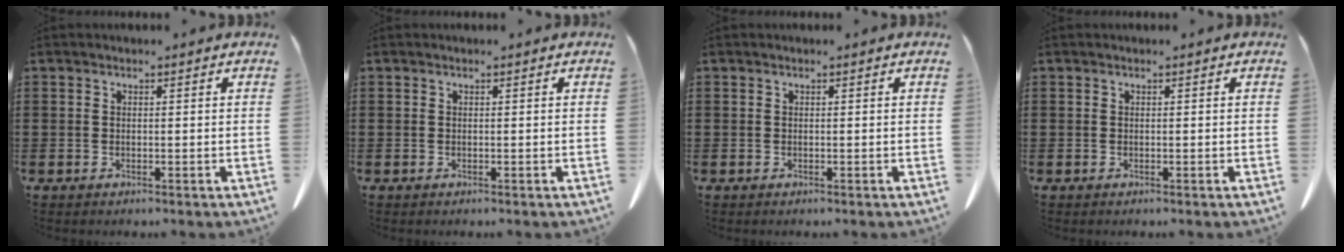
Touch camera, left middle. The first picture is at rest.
{"total": 0.0}
{"total": 0.0}
{"total": 0.0}